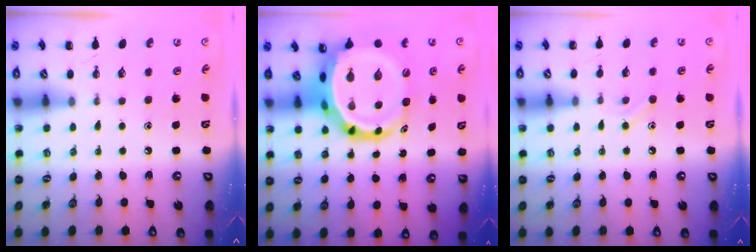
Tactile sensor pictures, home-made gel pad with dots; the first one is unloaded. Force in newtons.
{"total": 12.7, "press": 12.2, "slide": 3.5}
{"total": 7.3, "press": 7.0, "slide": 2.2}